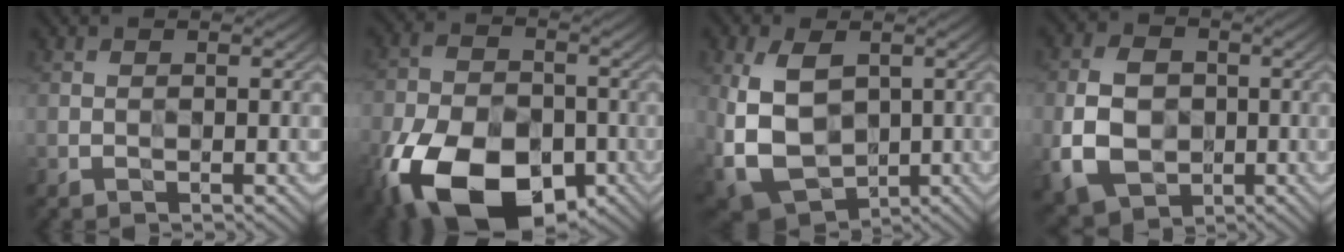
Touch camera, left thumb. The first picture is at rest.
{"total": 18.7, "force": [-9.1, 11.2, 11.8], "torque": [-0.262, -0.054, -0.156]}
{"total": 12.6, "force": [0.4, 8.6, 9.2], "torque": [-0.231, -0.030, 0.008]}
{"total": 8.5, "force": [-1.4, 6.5, 5.3], "torque": [-0.122, -0.014, -0.034]}